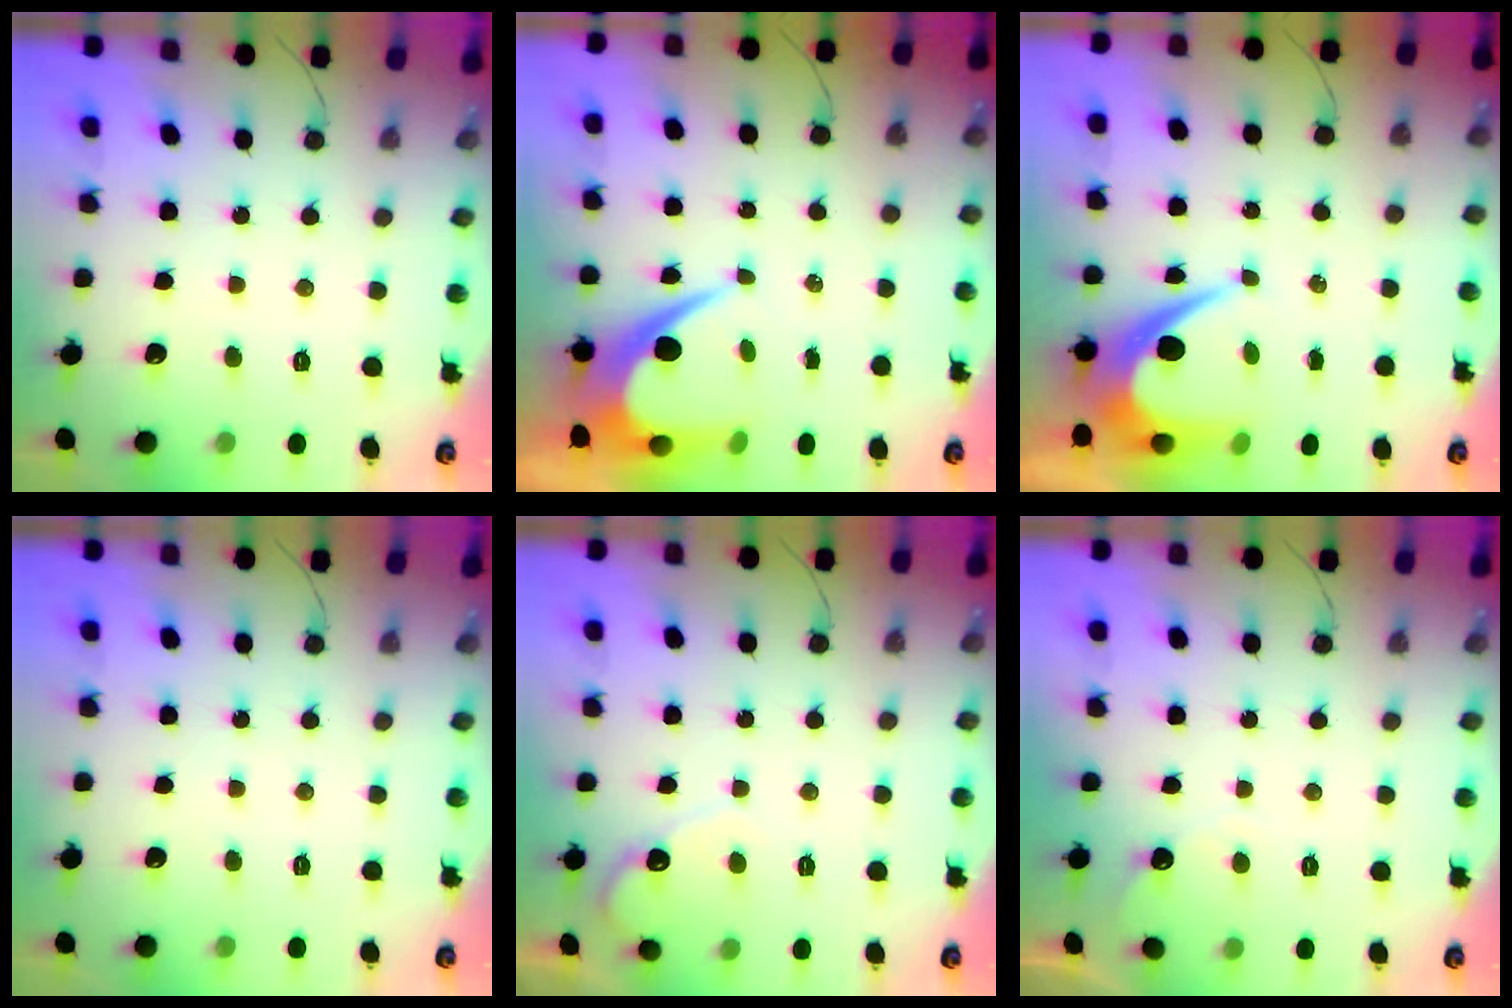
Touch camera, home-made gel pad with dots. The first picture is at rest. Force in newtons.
{"total": 8.7, "press": 8.7, "slide": 0.5}
{"total": 8.0, "press": 8.0, "slide": 0.4}
{"total": 0.0}
{"total": 3.8, "press": 3.8, "slide": 0.2}
{"total": 2.3, "press": 2.3, "slide": 0.1}